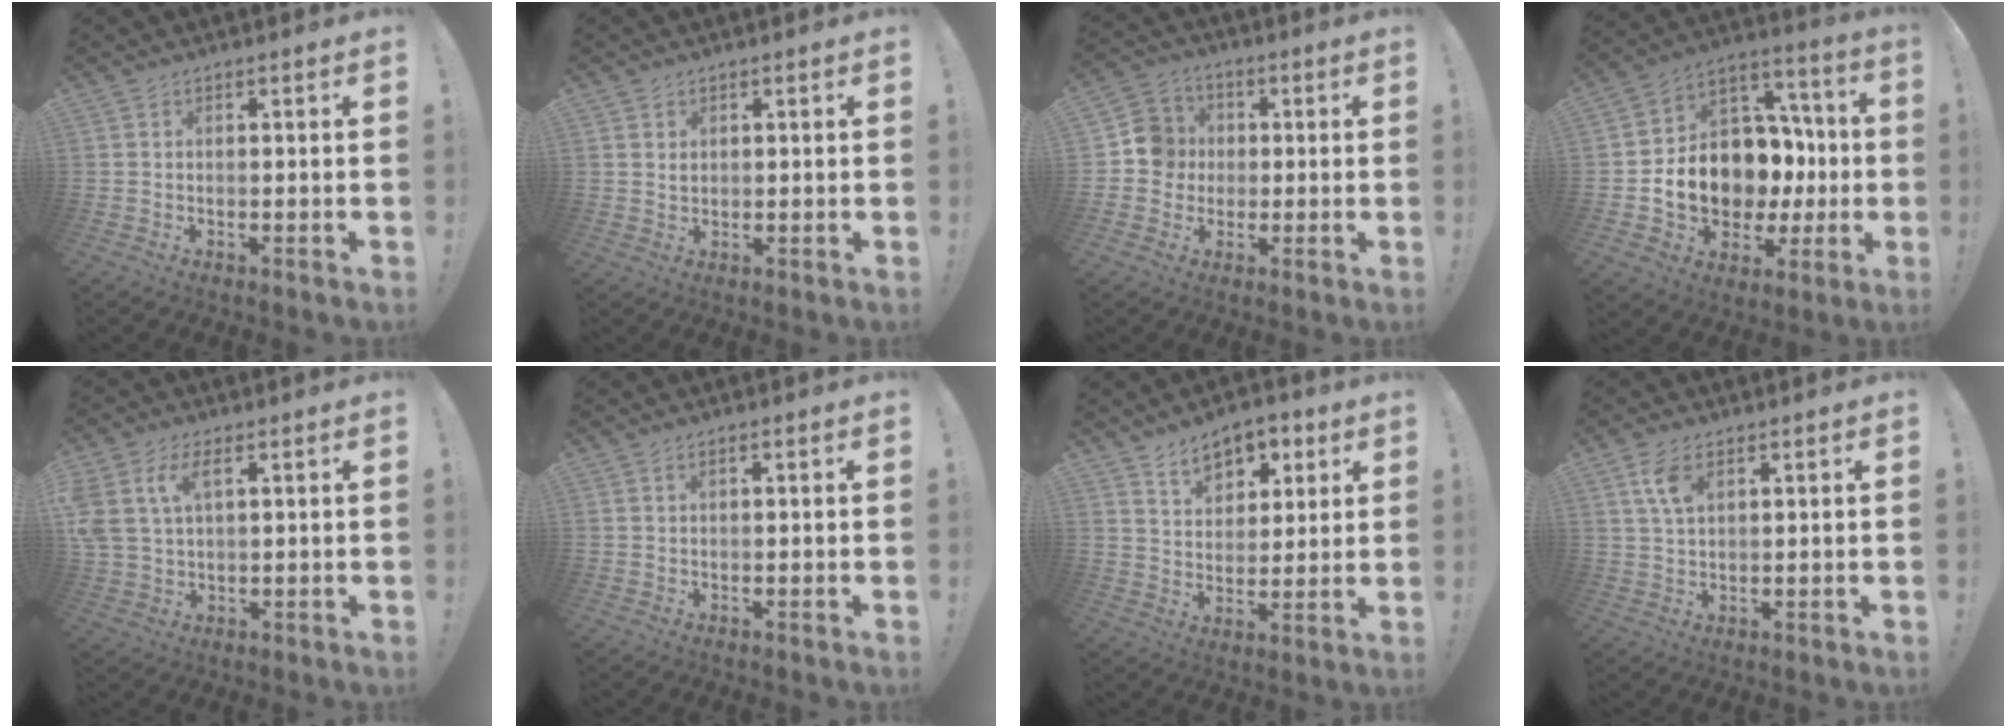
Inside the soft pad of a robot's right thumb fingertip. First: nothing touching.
{"total": 1.4, "force": [1.0, 1.0, 0.3], "torque": [0.009, -0.005, 0.016]}
{"total": 9.2, "force": [-0.5, 8.9, 2.1], "torque": [-0.023, 0.015, -0.005]}
{"total": 15.6, "force": [-2.3, 12.5, 9.0], "torque": [-0.138, 0.005, -0.012]}
{"total": 8.2, "force": [3.3, 4.9, 5.6], "torque": [-0.130, -0.001, 0.061]}
{"total": 0.7, "force": [0.2, 0.2, 0.6], "torque": [-0.019, 0.005, 0.004]}
{"total": 9.4, "force": [5.9, 6.1, 4.1], "torque": [-0.057, -0.032, 0.110]}
{"total": 5.9, "force": [2.6, 2.9, 4.4], "torque": [-0.091, -0.005, 0.047]}